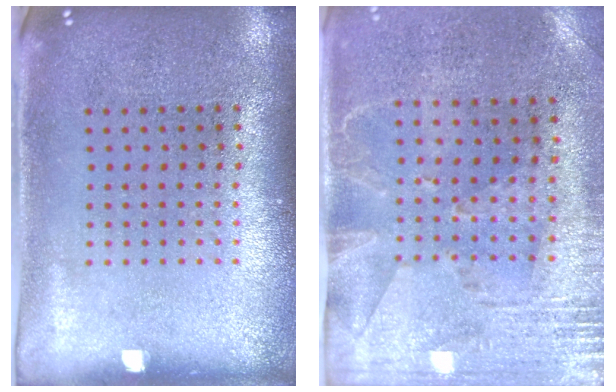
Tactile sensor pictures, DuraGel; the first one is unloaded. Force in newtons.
{"total": 2.7, "press": 2.3, "slide": 1.5}